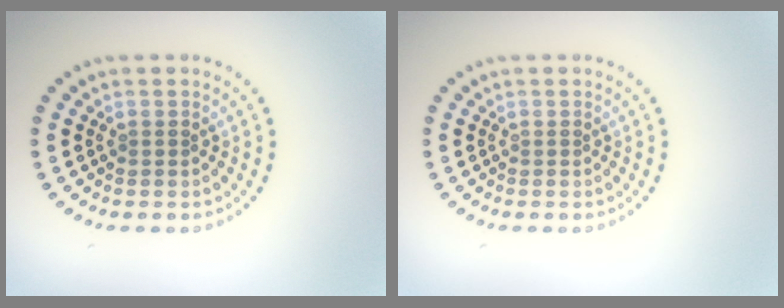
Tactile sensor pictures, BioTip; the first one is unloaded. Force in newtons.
{"total": 0.0}